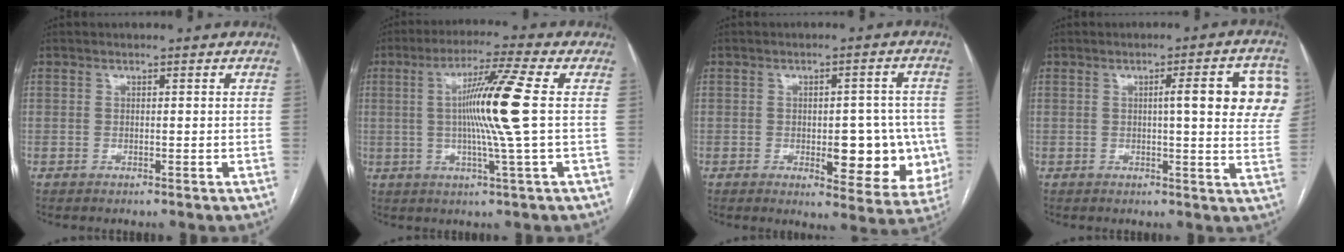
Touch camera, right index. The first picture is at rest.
{"total": 11.0, "force": [0.7, -2.1, 10.7], "torque": [-0.196, -0.003, 0.011]}
{"total": 11.3, "force": [-1.9, 4.6, 10.1], "torque": [-0.108, 0.006, -0.012]}
{"total": 11.2, "force": [2.6, 1.2, 10.9], "torque": [-0.122, 0.011, 0.023]}